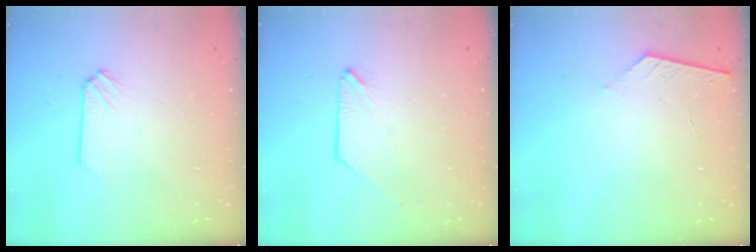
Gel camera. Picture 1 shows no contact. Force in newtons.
{"total": 0.7, "press": 0.7, "slide": 0.1}
{"total": 4.9, "press": 4.9, "slide": 0.5}